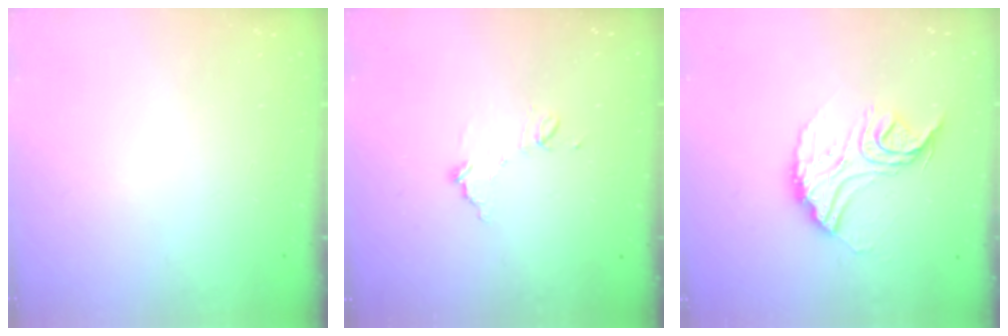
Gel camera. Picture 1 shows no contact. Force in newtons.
{"total": 7.9, "press": 7.9, "slide": 0.5}
{"total": 14.3, "press": 14.2, "slide": 1.1}